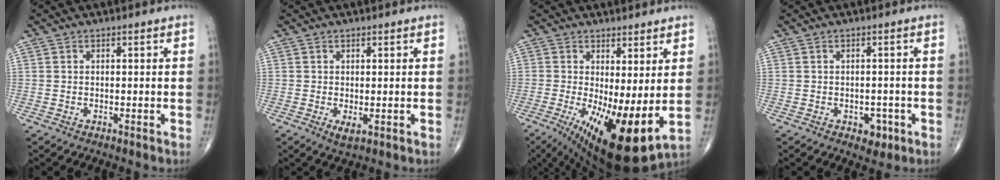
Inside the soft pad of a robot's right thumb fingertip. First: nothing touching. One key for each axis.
{"total": 2.1, "fx": -0.4, "fy": 0.9, "fz": 1.9, "tx": -0.031, "ty": -0.007, "tz": 0.000}
{"total": 14.7, "fx": -1.2, "fy": 4.7, "fz": 13.9, "tx": -0.236, "ty": -0.029, "tz": -0.002}
{"total": 3.2, "fx": -1.3, "fy": 2.2, "fz": 1.9, "tx": -0.005, "ty": 0.004, "tz": -0.013}